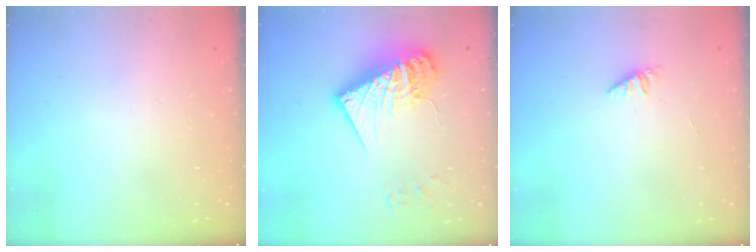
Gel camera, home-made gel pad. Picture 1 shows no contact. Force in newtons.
{"total": 21.8, "press": 21.7, "slide": 1.9}
{"total": 1.1, "press": 1.0, "slide": 0.3}